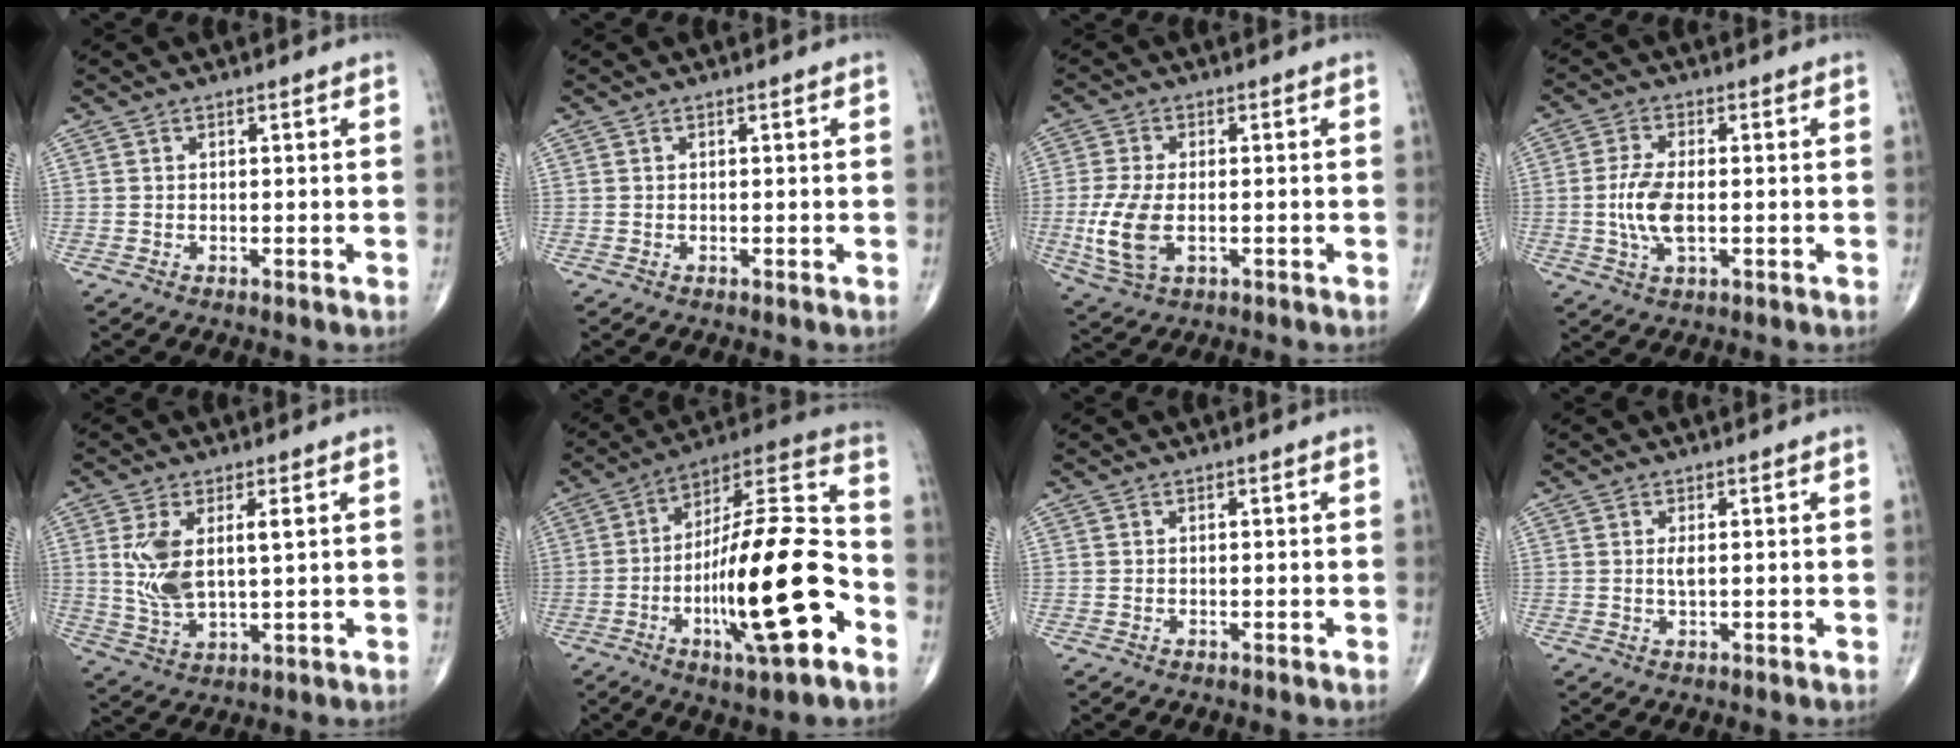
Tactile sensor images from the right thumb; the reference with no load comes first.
{"total": 0.0}
{"total": 9.0, "force": [-1.6, 4.8, 7.4], "torque": [-0.168, -0.006, -0.028]}
{"total": 7.1, "force": [-0.7, 3.1, 6.4], "torque": [-0.136, -0.001, -0.015]}
{"total": 9.1, "force": [2.1, 4.0, 8.0], "torque": [-0.164, -0.012, 0.049]}
{"total": 24.5, "force": [-7.9, 6.1, 22.3], "torque": [-0.375, 0.040, -0.121]}
{"total": 0.0}
{"total": 1.5, "force": [0.2, 0.4, 1.4], "torque": [-0.031, -0.003, 0.006]}